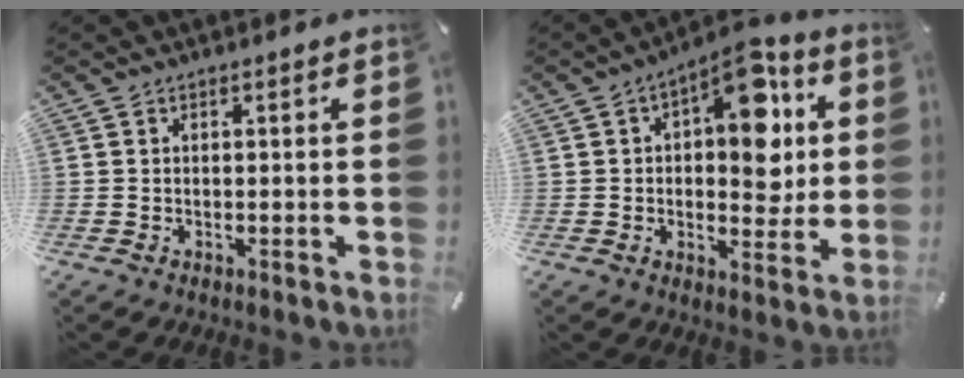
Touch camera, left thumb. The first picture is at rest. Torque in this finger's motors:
{"motor_torque": [0.48, 0.39, 0.58, 0.37, 0.13]}